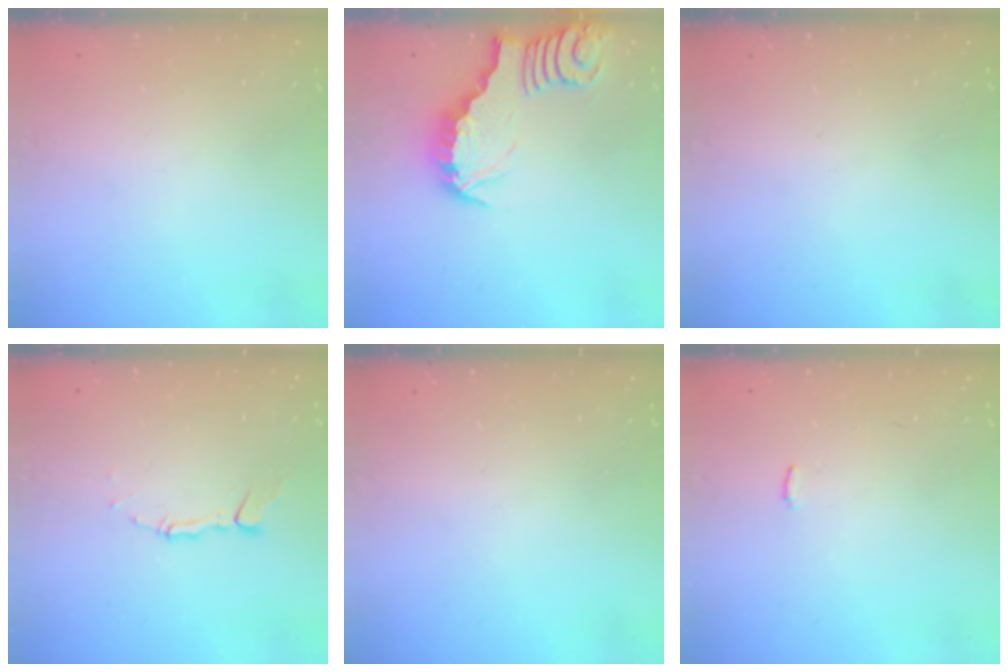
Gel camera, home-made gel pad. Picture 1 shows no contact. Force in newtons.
{"total": 3.1, "press": 3.0, "slide": 0.4}
{"total": 0.0}
{"total": 4.4, "press": 4.4, "slide": 0.3}
{"total": 0.0}
{"total": 5.5, "press": 5.5, "slide": 0.5}